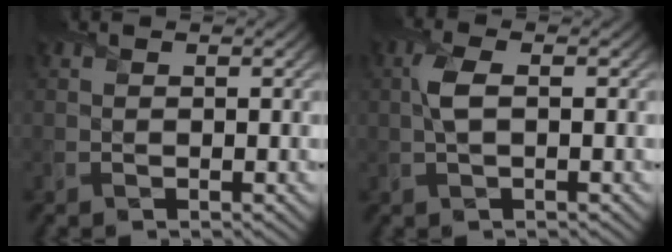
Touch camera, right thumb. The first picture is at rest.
{"total": 3.0, "force": [0.2, 1.1, 2.8], "torque": [-0.068, 0.004, 0.002]}